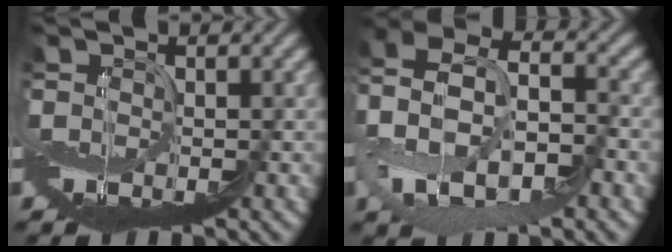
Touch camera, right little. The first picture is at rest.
{"total": 4.0, "force": [-1.6, 2.4, 2.8], "torque": [-0.120, 0.022, -0.030]}